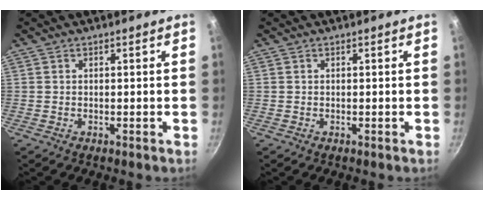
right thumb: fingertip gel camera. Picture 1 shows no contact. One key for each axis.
{"total": 0.0}